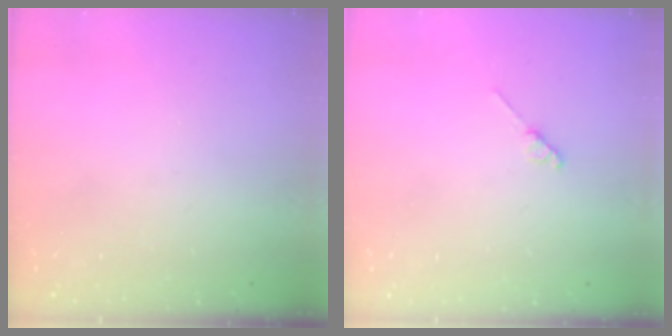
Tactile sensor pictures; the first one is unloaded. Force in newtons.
{"total": 2.0, "press": 1.9, "slide": 0.3}